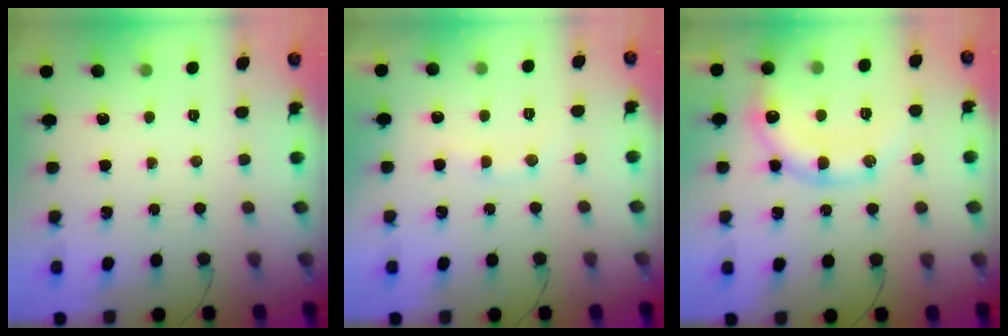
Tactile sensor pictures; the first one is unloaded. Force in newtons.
{"total": 7.1, "press": 6.9, "slide": 1.4}
{"total": 16.8, "press": 16.7, "slide": 2.2}